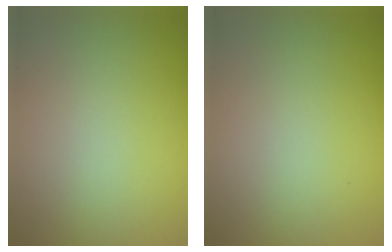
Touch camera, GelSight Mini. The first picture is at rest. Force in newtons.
{"total": 0.0}